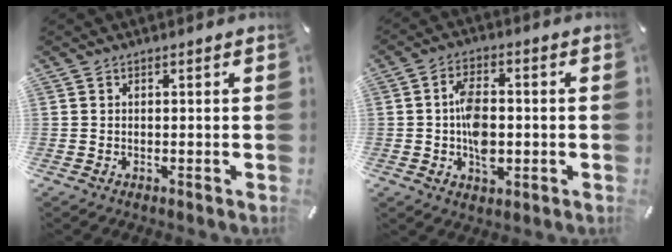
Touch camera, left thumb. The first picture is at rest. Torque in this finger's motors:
{"motor_torque": [1.60, 2.20, 0.60, -0.50, 0.24]}